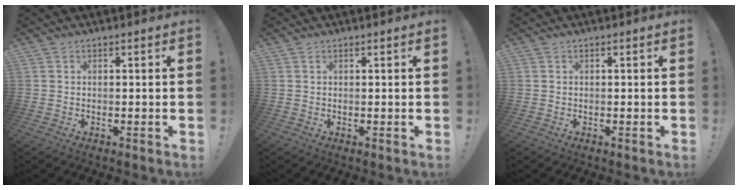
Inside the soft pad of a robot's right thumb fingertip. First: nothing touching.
{"total": 0.0}
{"total": 0.0}